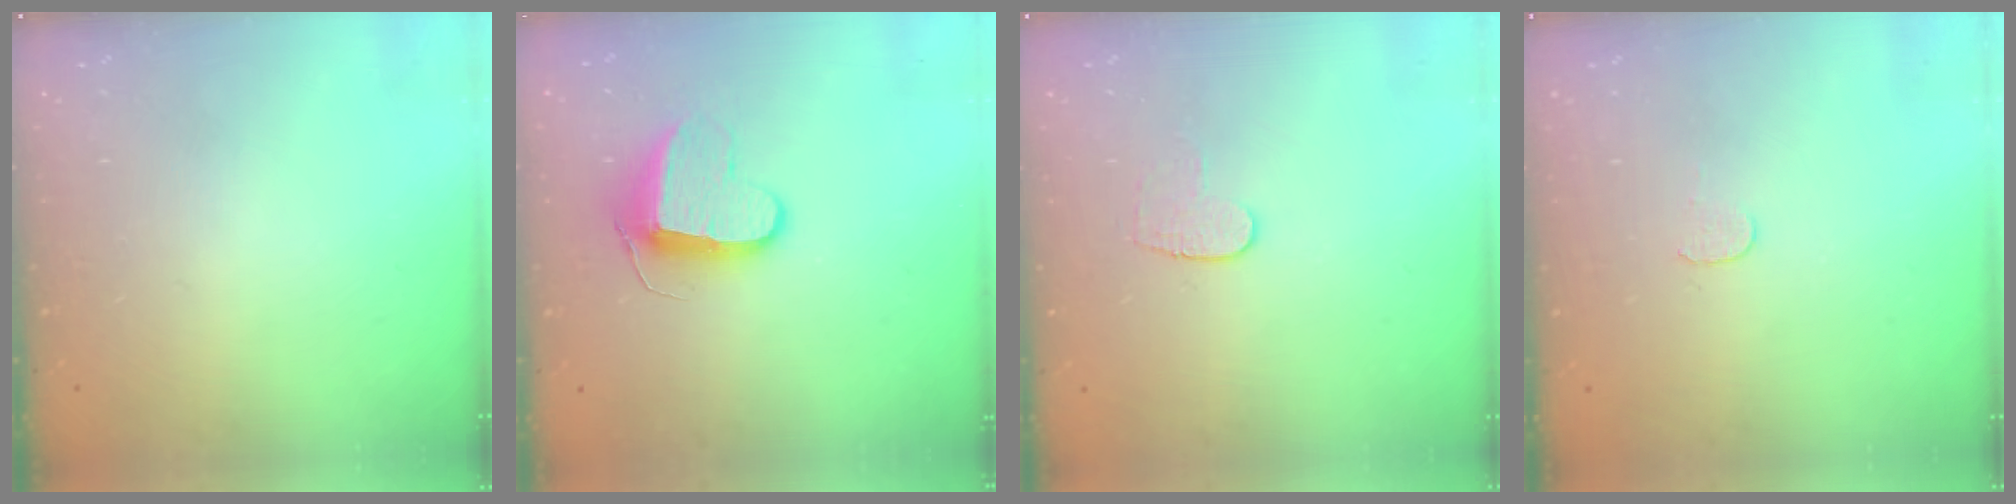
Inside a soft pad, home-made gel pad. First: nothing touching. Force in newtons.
{"total": 10.1, "press": 10.1, "slide": 0.4}
{"total": 6.6, "press": 6.6, "slide": 0.6}
{"total": 3.7, "press": 3.7, "slide": 0.3}